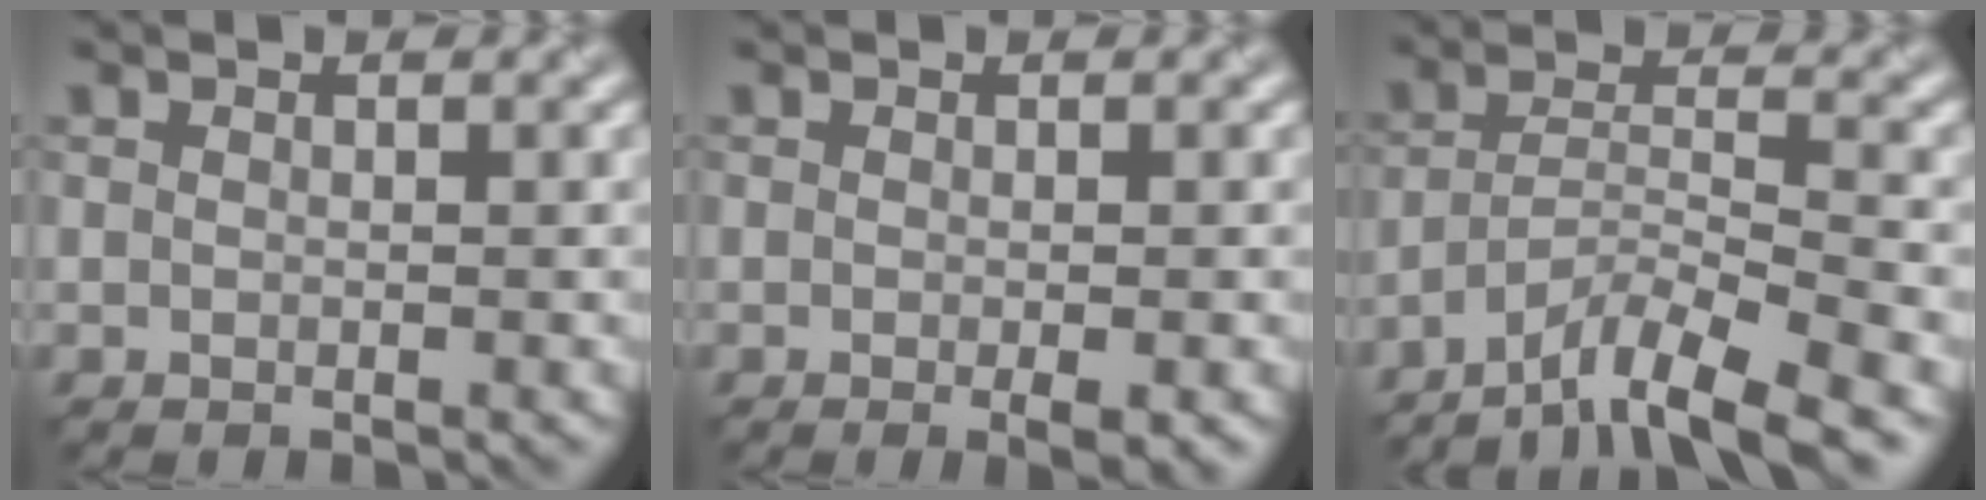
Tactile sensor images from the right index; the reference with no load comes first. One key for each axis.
{"total": 1.6, "fx": -0.6, "fy": 0.2, "fz": 1.5, "tx": -0.021, "ty": -0.007, "tz": -0.007}
{"total": 7.1, "fx": -5.4, "fy": 1.2, "fz": 4.4, "tx": -0.062, "ty": 0.002, "tz": -0.102}